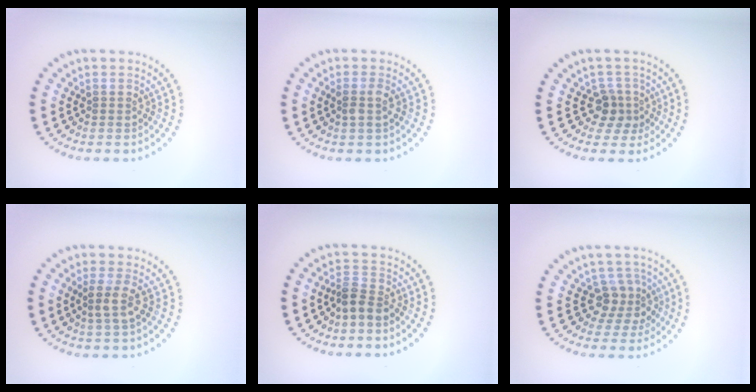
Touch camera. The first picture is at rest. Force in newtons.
{"total": 1.4, "press": 1.2, "slide": 0.7}
{"total": 2.4, "press": 1.8, "slide": 1.6}
{"total": 2.0, "press": 1.6, "slide": 1.1}
{"total": 2.3, "press": 1.8, "slide": 1.4}
{"total": 2.8, "press": 2.2, "slide": 1.7}